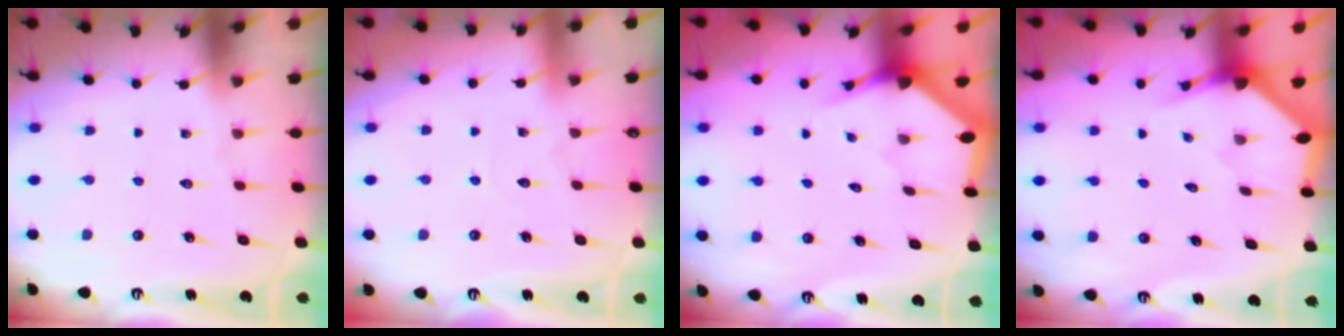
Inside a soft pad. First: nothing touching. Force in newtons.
{"total": 2.9, "press": 2.9, "slide": 0.2}
{"total": 3.0, "press": 3.0, "slide": 0.2}
{"total": 2.3, "press": 2.3, "slide": 0.1}